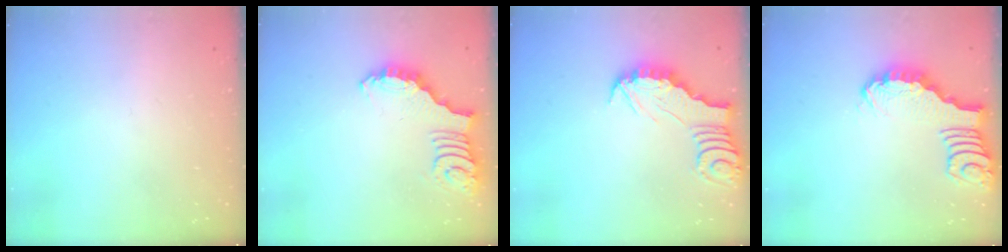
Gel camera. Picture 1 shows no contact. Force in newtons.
{"total": 2.5, "press": 2.5, "slide": 0.5}
{"total": 2.9, "press": 2.9, "slide": 0.3}
{"total": 2.6, "press": 2.6, "slide": 0.4}